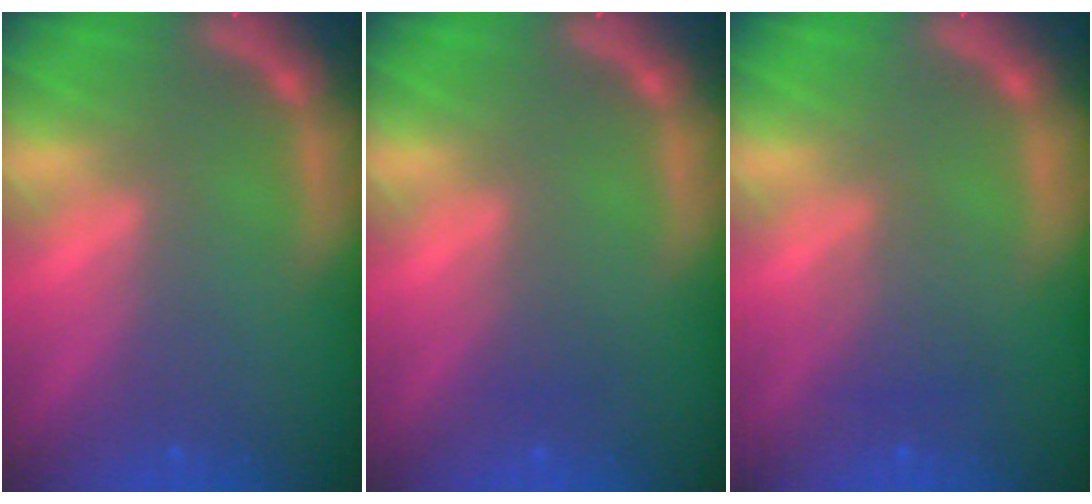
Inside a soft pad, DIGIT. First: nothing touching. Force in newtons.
{"total": 1.0}
{"total": 2.0}